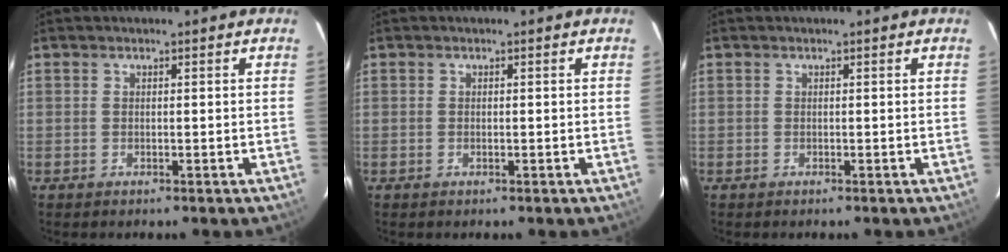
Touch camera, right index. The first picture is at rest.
{"total": 0.0}
{"total": 0.0}